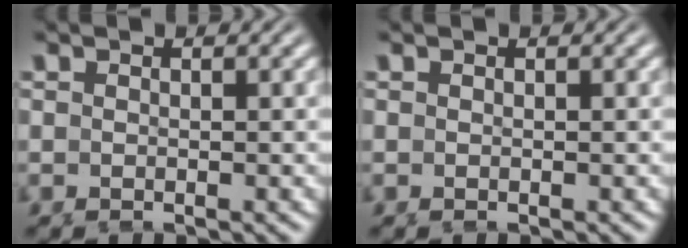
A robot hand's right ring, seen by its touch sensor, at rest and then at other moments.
{"total": 0.0}